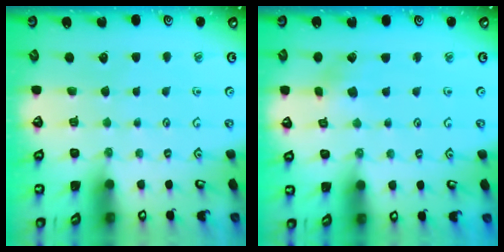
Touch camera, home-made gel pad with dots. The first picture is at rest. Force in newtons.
{"total": 2.6, "press": 2.6, "slide": 0.4}